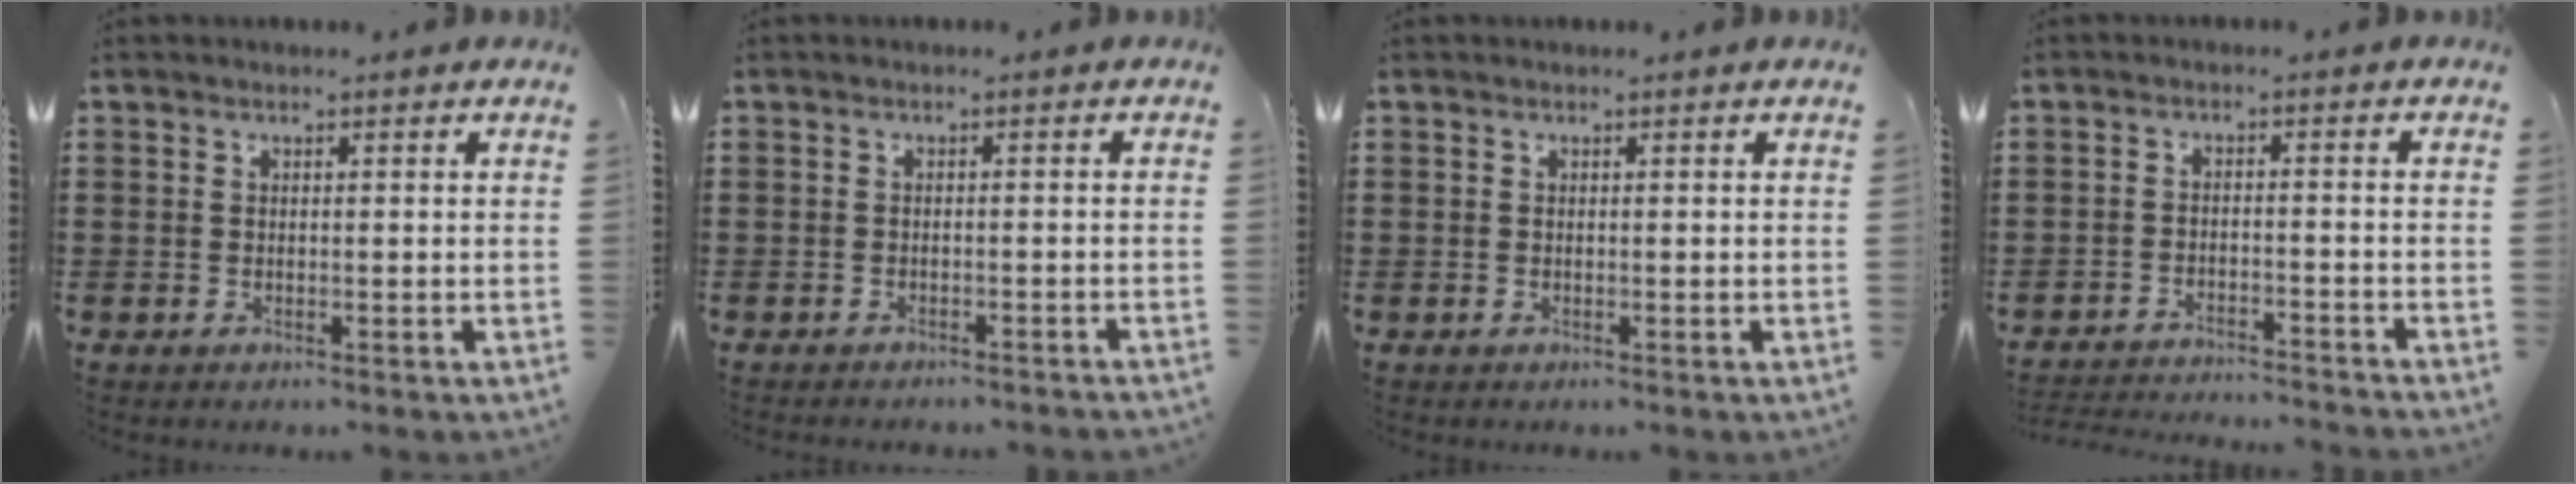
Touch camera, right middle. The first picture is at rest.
{"total": 1.1, "force": [-1.1, 0.0, 0.1], "torque": [-0.005, 0.001, -0.022]}
{"total": 0.0}
{"total": 3.1, "force": [-3.1, -0.1, 0.3], "torque": [-0.008, 0.000, -0.067]}